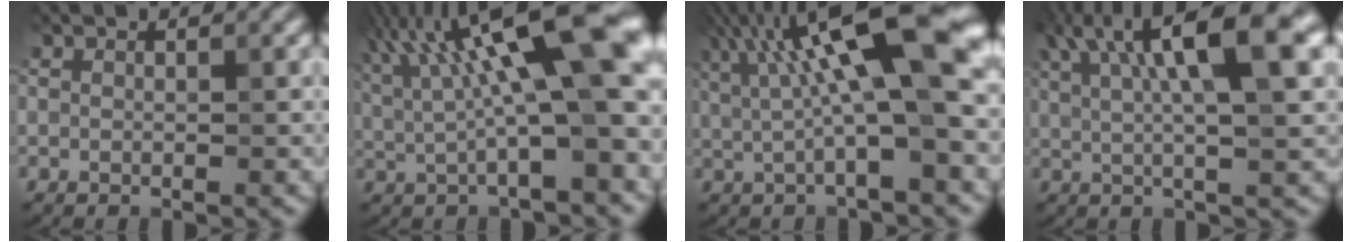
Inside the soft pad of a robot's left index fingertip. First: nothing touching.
{"total": 13.7, "force": [3.0, 3.3, 13.0], "torque": [-0.204, 0.022, 0.060]}
{"total": 12.4, "force": [2.8, 3.2, 11.6], "torque": [-0.182, 0.017, 0.055]}
{"total": 10.5, "force": [3.9, 2.5, 9.5], "torque": [-0.135, 0.018, 0.071]}